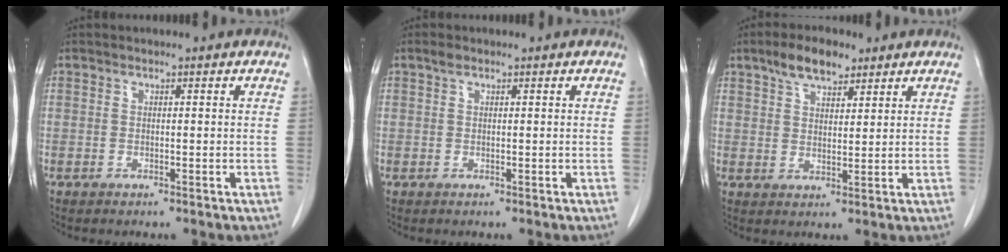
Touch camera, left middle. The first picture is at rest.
{"total": 0.8, "force": [0.6, 0.4, 0.4], "torque": [-0.010, 0.007, 0.011]}
{"total": 6.2, "force": [4.4, 2.6, 3.6], "torque": [-0.065, 0.012, 0.079]}